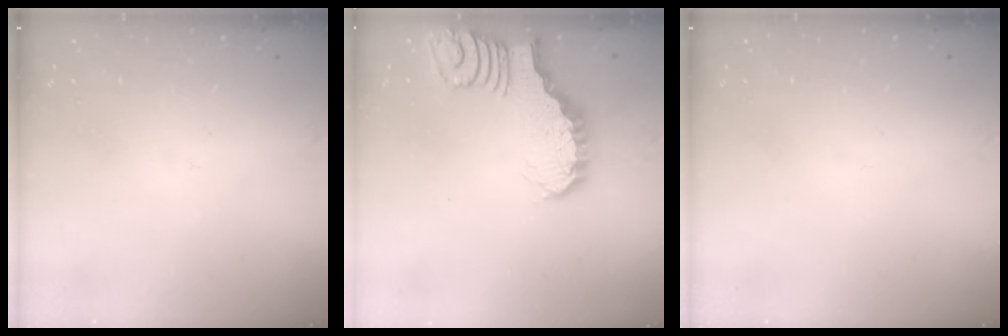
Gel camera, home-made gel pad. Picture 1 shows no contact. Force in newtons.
{"total": 3.0, "press": 2.9, "slide": 0.4}
{"total": 0.0}